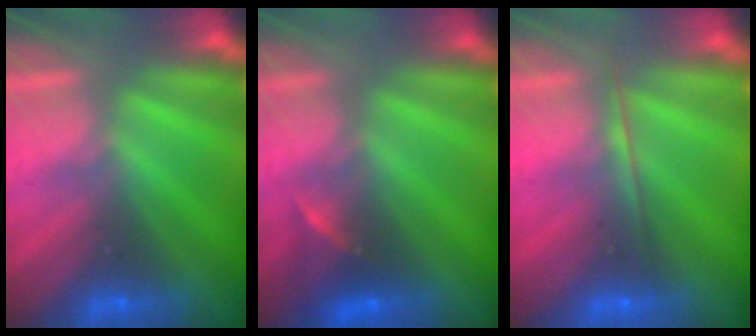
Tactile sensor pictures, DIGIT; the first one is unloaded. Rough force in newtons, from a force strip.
{"total": 2.2}
{"total": 1.7}